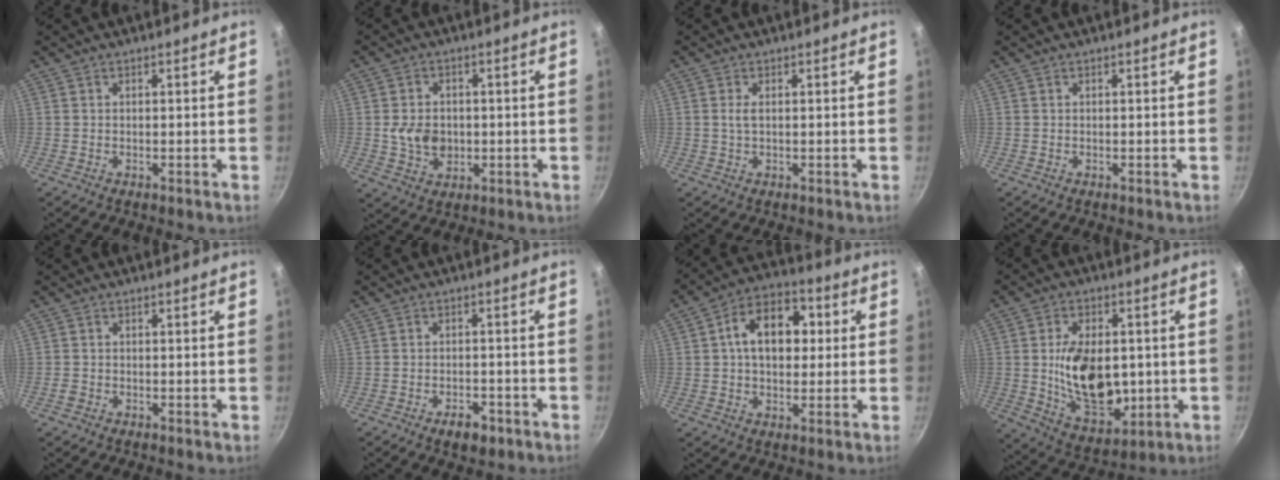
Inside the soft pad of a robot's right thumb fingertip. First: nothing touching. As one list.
[{"total": 6.9, "force": [-0.3, 5.4, 4.3], "torque": [-0.059, 0.000, -0.001]}, {"total": 1.6, "force": [0.2, 0.6, 1.5], "torque": [-0.032, 0.000, 0.005]}, {"total": 0.0}, {"total": 1.2, "force": [-0.6, 0.9, 0.5], "torque": [-0.010, 0.003, -0.012]}, {"total": 4.5, "force": [-2.6, 2.4, 2.7], "torque": [-0.032, 0.020, -0.035]}, {"total": 13.4, "force": [2.0, 9.1, 9.6], "torque": [-0.106, 0.021, 0.015]}, {"total": 17.0, "force": [-0.1, 10.8, 13.1], "torque": [-0.188, -0.014, 0.012]}]